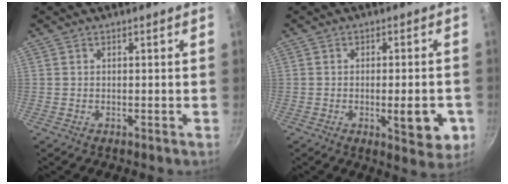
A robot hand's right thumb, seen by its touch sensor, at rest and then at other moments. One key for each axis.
{"total": 9.2, "fx": -2.5, "fy": 3.2, "fz": 8.2, "tx": -0.091, "ty": 0.001, "tz": -0.029}